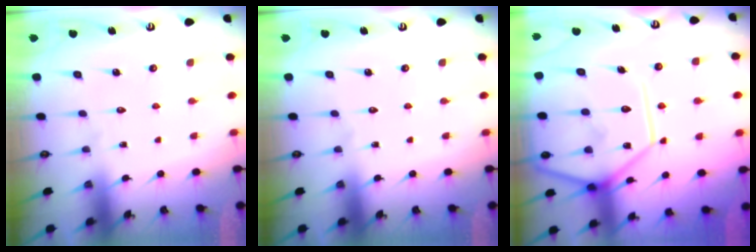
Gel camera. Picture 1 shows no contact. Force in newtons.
{"total": 0.0}
{"total": 19.7, "press": 19.6, "slide": 2.1}